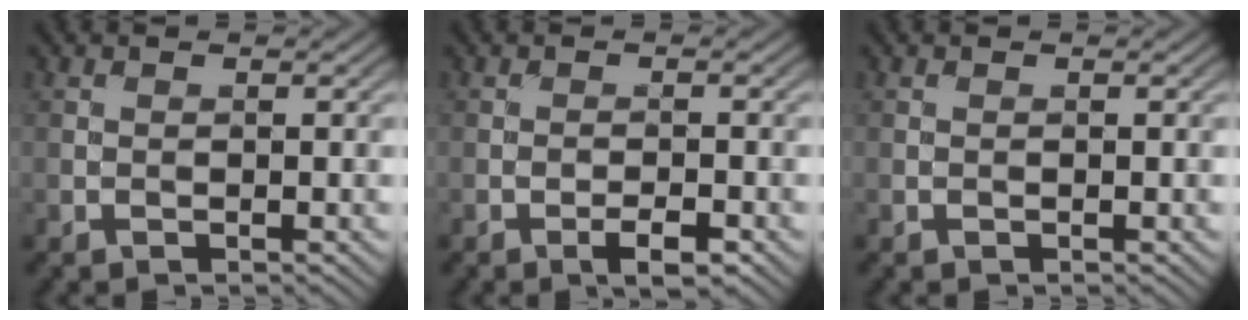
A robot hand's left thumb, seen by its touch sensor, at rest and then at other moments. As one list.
[{"total": 2.6, "force": [-1.4, 0.7, 2.0], "torque": [-0.037, 0.002, -0.027]}, {"total": 0.0}]